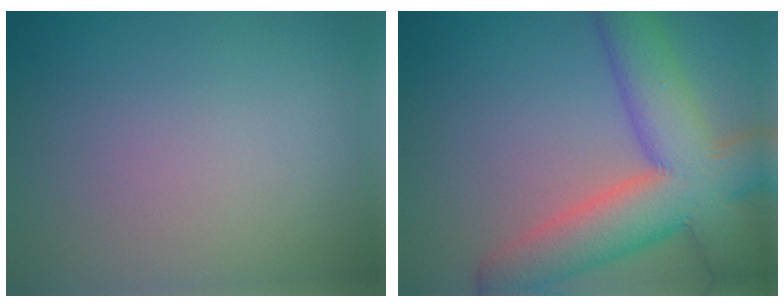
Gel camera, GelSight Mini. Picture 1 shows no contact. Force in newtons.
{"total": 11.1, "press": 11.1, "slide": 0.7}